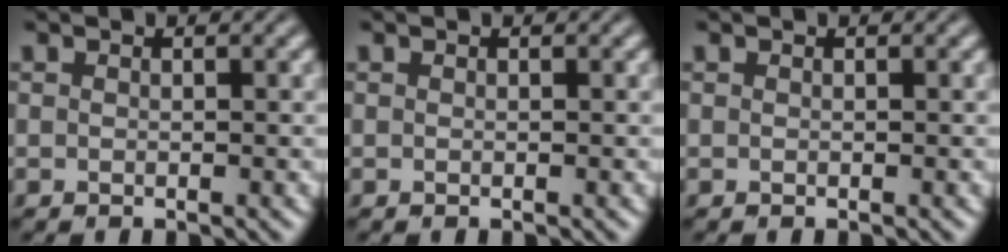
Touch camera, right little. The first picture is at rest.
{"total": 0.0}
{"total": 0.0}